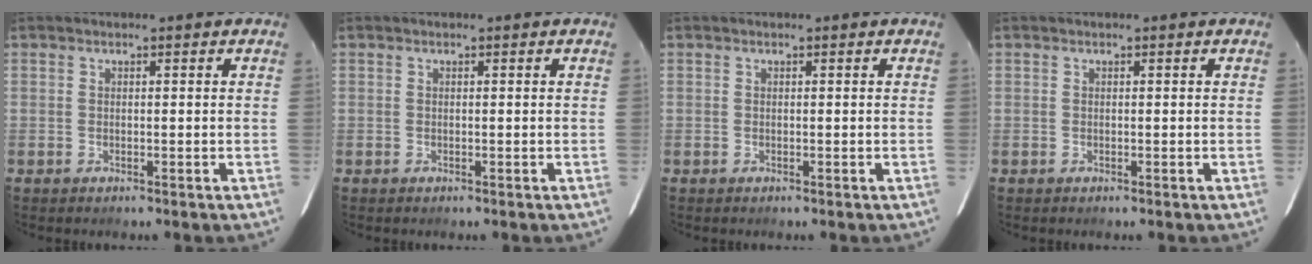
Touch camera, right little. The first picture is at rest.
{"total": 0.0}
{"total": 0.0}
{"total": 0.0}